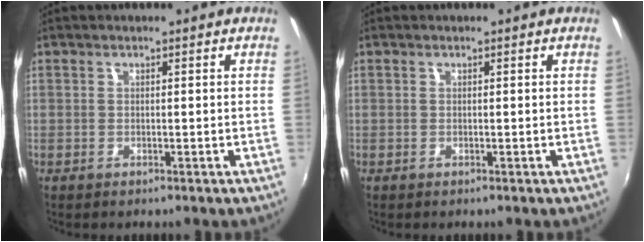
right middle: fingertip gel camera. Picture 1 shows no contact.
{"total": 0.0}